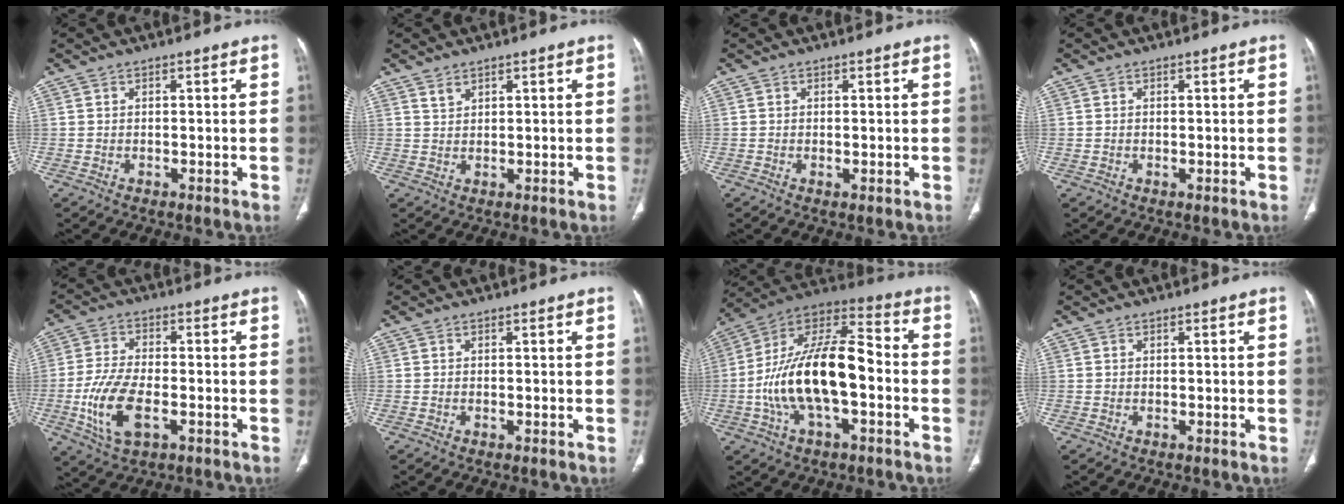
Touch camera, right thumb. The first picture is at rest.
{"total": 1.6, "force": [1.3, 0.7, 0.6], "torque": [-0.005, -0.005, 0.027]}
{"total": 0.8, "force": [-0.1, 0.3, 0.7], "torque": [-0.018, -0.004, -0.001]}
{"total": 0.0}
{"total": 11.5, "force": [-3.4, 5.7, 9.4], "torque": [-0.195, 0.007, -0.060]}
{"total": 0.0}
{"total": 20.9, "force": [-3.7, 9.4, 18.3], "torque": [-0.332, 0.045, -0.067]}
{"total": 0.0}